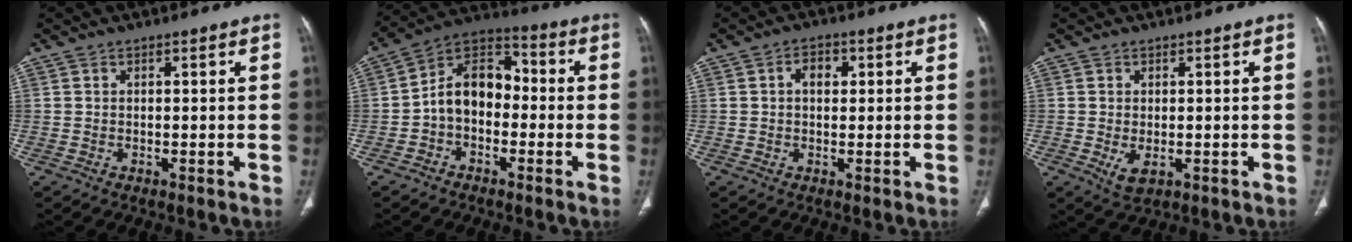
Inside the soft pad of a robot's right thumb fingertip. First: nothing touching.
{"total": 11.1, "force": [-1.6, 7.7, 7.8], "torque": [-0.104, 0.044, -0.045]}
{"total": 3.5, "force": [0.7, 2.4, 2.4], "torque": [-0.028, 0.009, 0.010]}
{"total": 3.2, "force": [-0.7, 1.8, 2.6], "torque": [-0.047, -0.007, 0.000]}